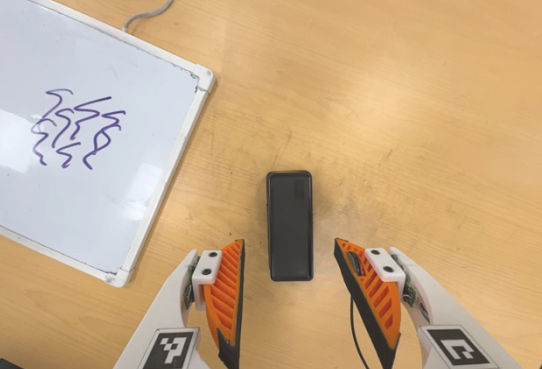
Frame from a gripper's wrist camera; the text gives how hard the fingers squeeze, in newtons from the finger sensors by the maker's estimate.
{"total": 0.0}